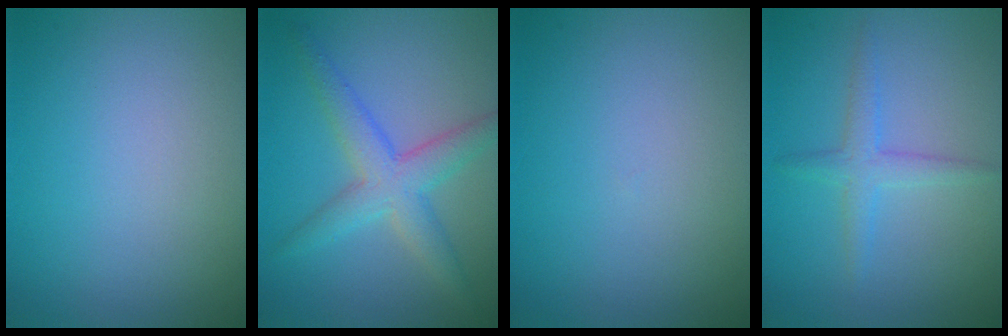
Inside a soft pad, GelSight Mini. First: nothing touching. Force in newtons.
{"total": 4.1, "press": 4.1, "slide": 0.1}
{"total": 0.0}
{"total": 2.0, "press": 2.0, "slide": 0.1}